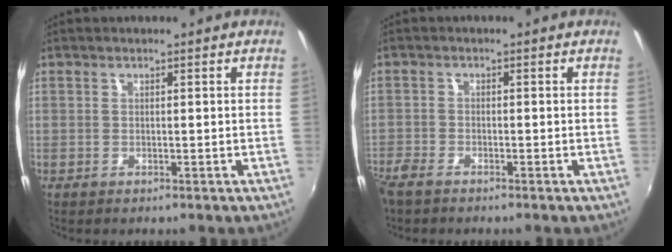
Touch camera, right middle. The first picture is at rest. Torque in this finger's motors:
{"motor_torque": [1.08, -1.06, 0.23, 0.20]}